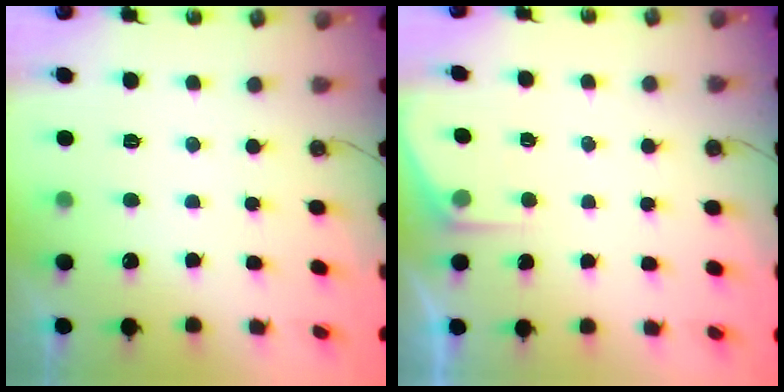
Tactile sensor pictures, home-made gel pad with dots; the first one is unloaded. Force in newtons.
{"total": 2.7, "press": 2.7, "slide": 0.3}